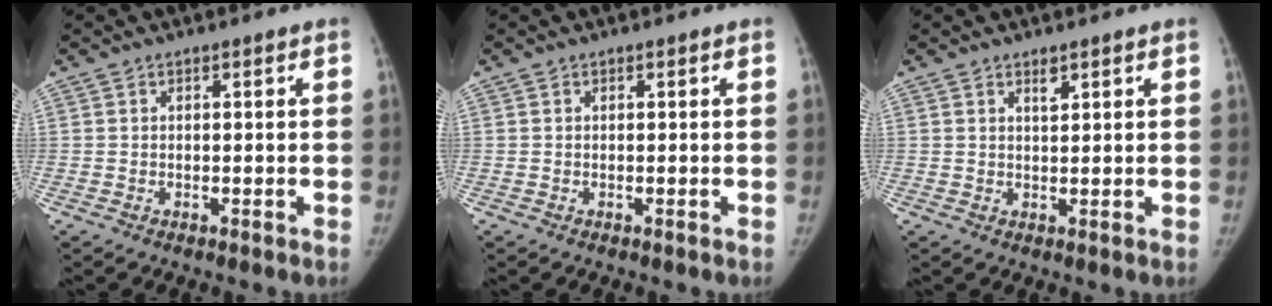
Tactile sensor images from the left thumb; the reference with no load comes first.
{"total": 0.0}
{"total": 1.7, "force": [1.1, 0.7, 1.0], "torque": [-0.009, -0.008, 0.020]}